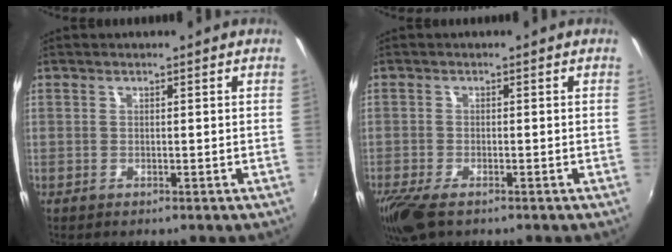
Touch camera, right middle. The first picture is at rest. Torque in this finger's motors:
{"motor_torque": [0.82, -0.84, 0.10, 0.08]}